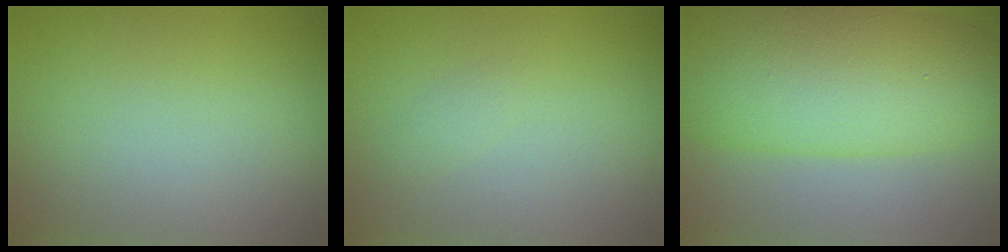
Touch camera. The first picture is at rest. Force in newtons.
{"total": 0.7, "press": 0.7, "slide": 0.0}
{"total": 10.6, "press": 10.6, "slide": 0.1}